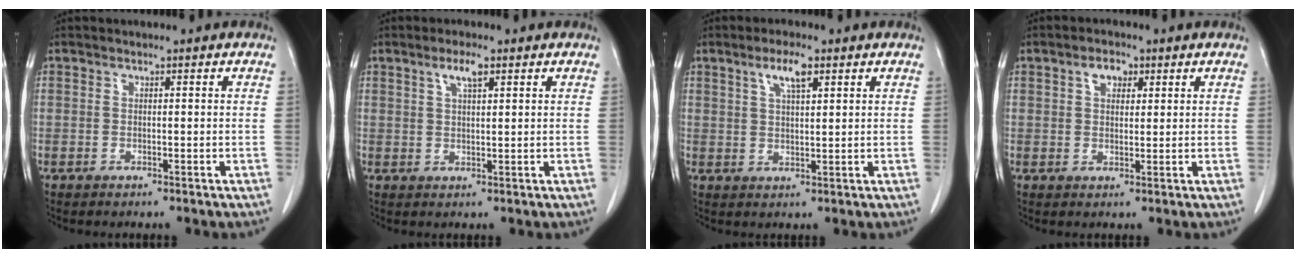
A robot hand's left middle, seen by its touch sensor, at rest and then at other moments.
{"total": 3.1, "force": [1.8, 0.5, 2.5], "torque": [-0.051, 0.003, 0.035]}
{"total": 4.4, "force": [2.5, 0.8, 3.5], "torque": [-0.070, 0.003, 0.047]}
{"total": 3.1, "force": [1.6, 1.8, 2.0], "torque": [-0.036, 0.008, 0.028]}